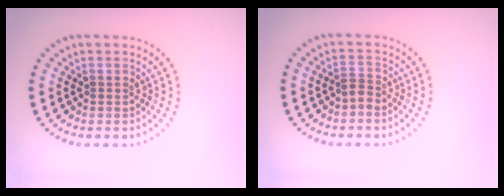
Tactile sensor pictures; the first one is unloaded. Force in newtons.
{"total": 1.1, "press": 0.7, "slide": 0.8}